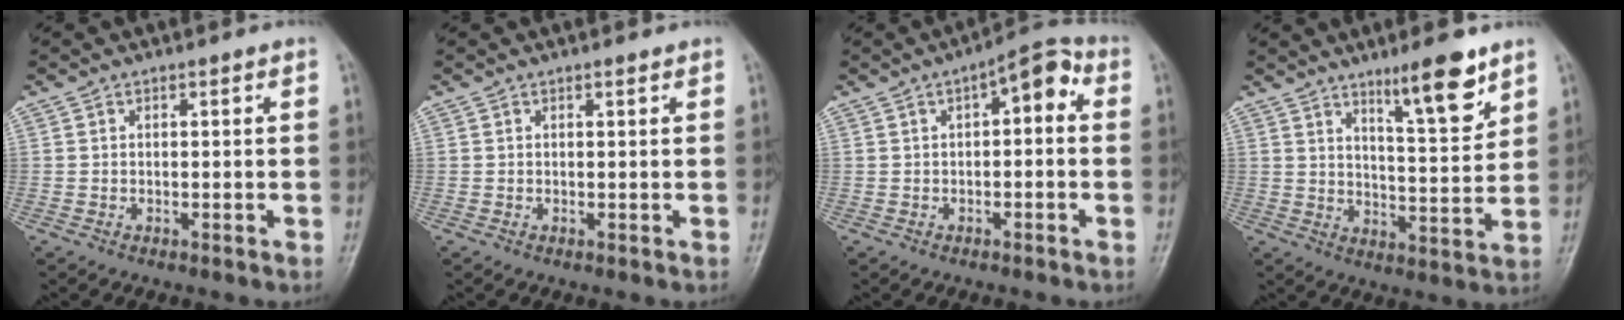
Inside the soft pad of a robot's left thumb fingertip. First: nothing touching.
{"total": 0.5, "force": [0.4, 0.1, 0.3], "torque": [-0.008, -0.002, 0.005]}
{"total": 6.5, "force": [1.1, 3.0, 5.6], "torque": [-0.055, 0.027, 0.001]}
{"total": 10.2, "force": [6.9, 1.9, 7.3], "torque": [-0.099, -0.052, 0.112]}